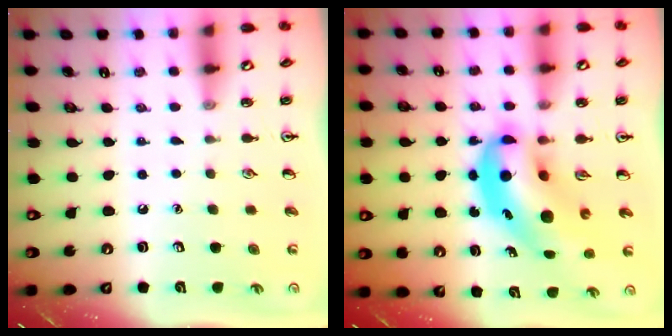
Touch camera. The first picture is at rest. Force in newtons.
{"total": 11.7, "press": 11.1, "slide": 3.6}